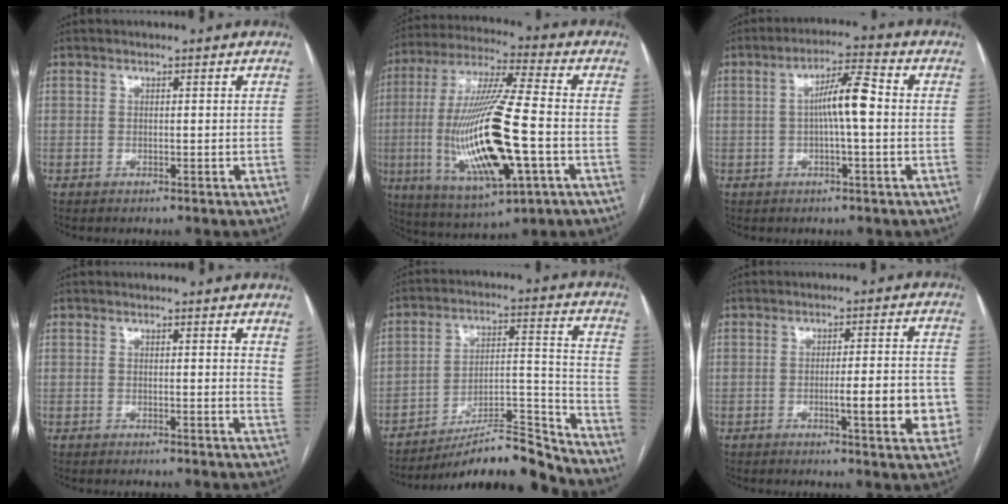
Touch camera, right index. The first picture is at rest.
{"total": 21.1, "force": [-4.1, 3.4, 20.4], "torque": [-0.427, -0.020, -0.065]}
{"total": 6.7, "force": [0.2, 0.6, 6.7], "torque": [-0.119, 0.017, 0.000]}
{"total": 3.8, "force": [3.5, 0.6, 1.3], "torque": [-0.014, -0.019, 0.023]}
{"total": 13.5, "force": [-12.9, 0.0, 3.9], "torque": [-0.047, 0.042, -0.215]}
{"total": 8.5, "force": [-2.0, 1.3, 8.2], "torque": [-0.101, 0.001, -0.023]}